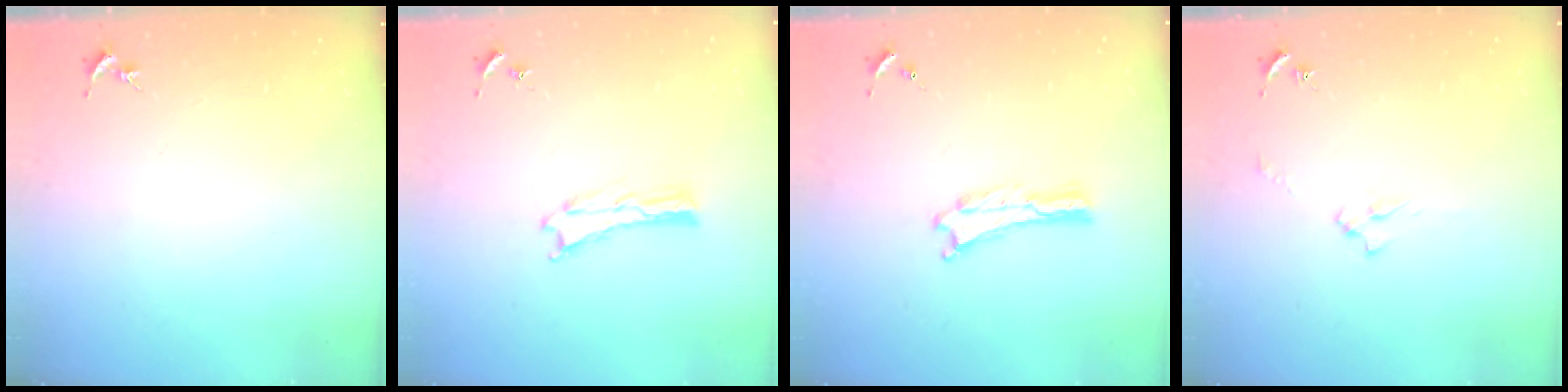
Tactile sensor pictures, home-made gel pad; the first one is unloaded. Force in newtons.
{"total": 0.0}
{"total": 0.0}
{"total": 2.4, "press": 2.4, "slide": 0.4}